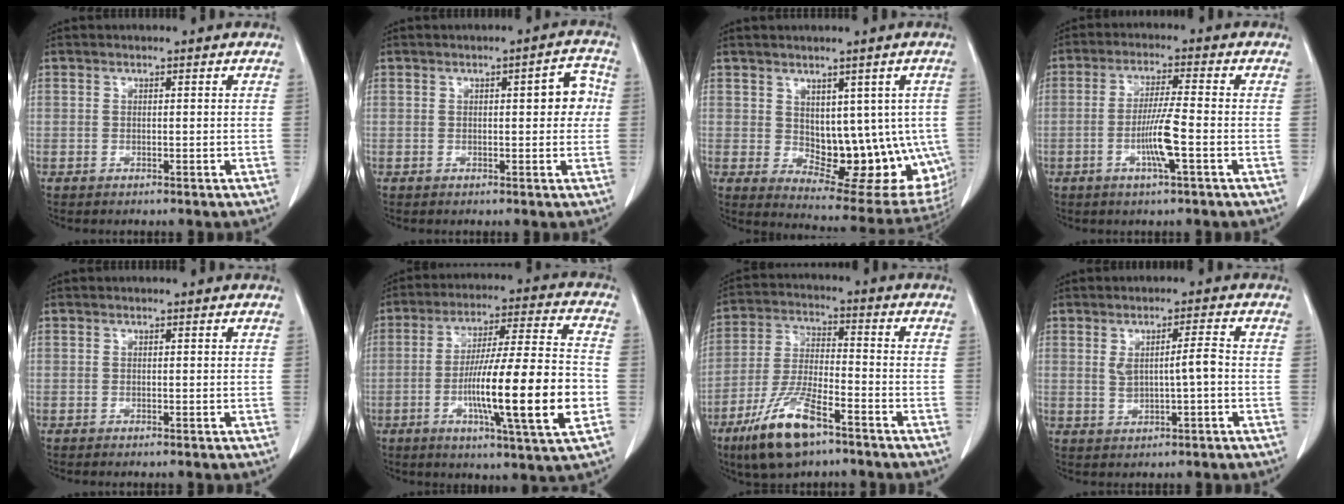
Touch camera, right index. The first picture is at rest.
{"total": 4.3, "force": [0.5, 1.4, 4.1], "torque": [-0.042, 0.012, 0.001]}
{"total": 14.9, "force": [-0.9, 7.7, 12.7], "torque": [-0.139, -0.001, 0.010]}
{"total": 6.4, "force": [-2.0, -0.4, 6.1], "torque": [-0.119, -0.005, -0.039]}
{"total": 0.7, "force": [-0.6, 0.0, 0.3], "torque": [-0.007, -0.001, -0.008]}
{"total": 18.8, "force": [-4.7, 0.3, 18.2], "torque": [-0.292, -0.007, -0.077]}
{"total": 12.4, "force": [-7.8, 3.0, 9.2], "torque": [-0.192, -0.021, -0.143]}
{"total": 4.3, "force": [0.0, 0.5, 4.2], "torque": [-0.074, 0.004, 0.006]}